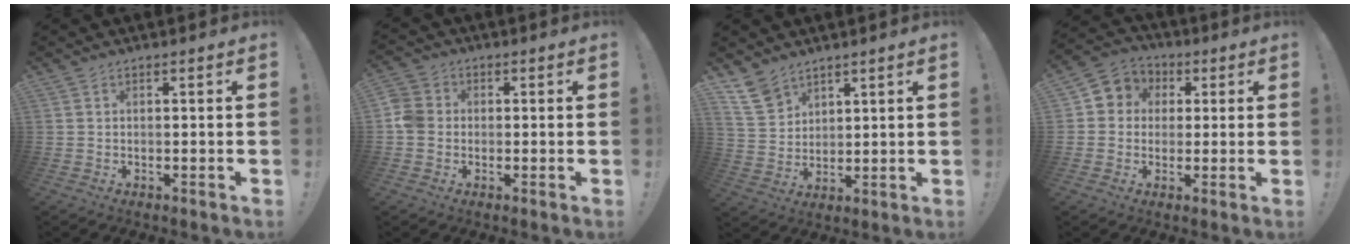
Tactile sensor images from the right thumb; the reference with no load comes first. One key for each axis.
{"total": 5.4, "fx": -0.8, "fy": 4.8, "fz": 2.3, "tx": -0.053, "ty": 0.014, "tz": -0.013}
{"total": 10.0, "fx": 7.1, "fy": 6.4, "fz": 2.8, "tx": -0.060, "ty": -0.038, "tz": 0.146}
{"total": 6.7, "fx": 0.0, "fy": 6.4, "fz": 1.9, "tx": -0.020, "ty": 0.007, "tz": 0.007}